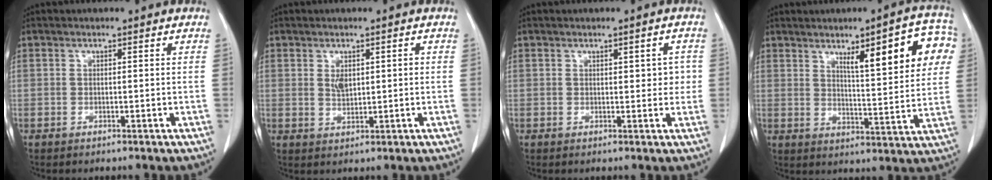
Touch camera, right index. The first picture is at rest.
{"total": 2.7, "force": [0.6, 1.5, 2.2], "torque": [-0.040, 0.004, 0.018]}
{"total": 3.1, "force": [0.6, 1.5, 2.7], "torque": [-0.027, 0.006, 0.008]}
{"total": 13.7, "force": [5.8, 2.6, 12.2], "torque": [-0.153, 0.012, 0.077]}